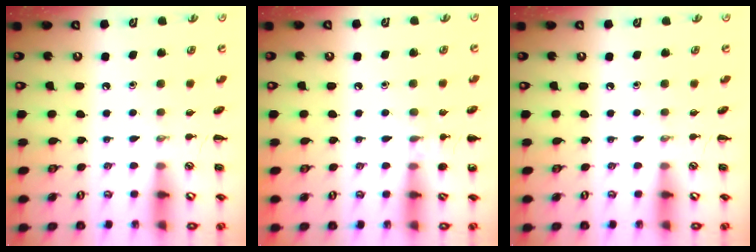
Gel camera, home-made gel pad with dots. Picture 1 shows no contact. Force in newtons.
{"total": 6.0, "press": 5.7, "slide": 2.0}
{"total": 0.0}